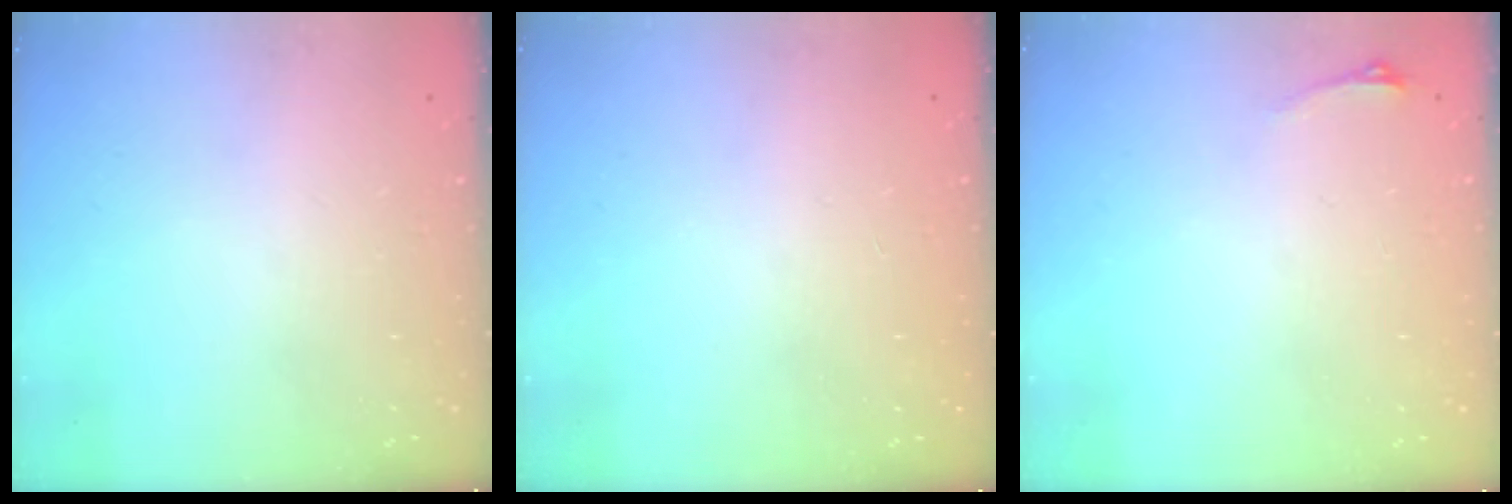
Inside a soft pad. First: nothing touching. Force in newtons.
{"total": 0.0}
{"total": 2.9, "press": 2.6, "slide": 1.5}